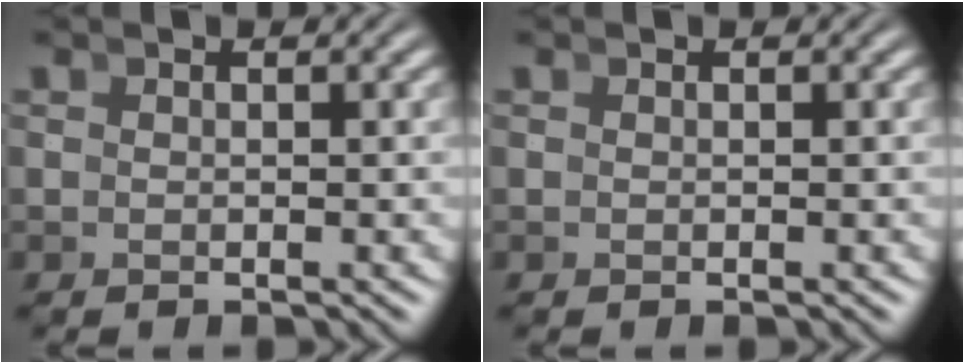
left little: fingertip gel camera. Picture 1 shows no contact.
{"total": 0.0}